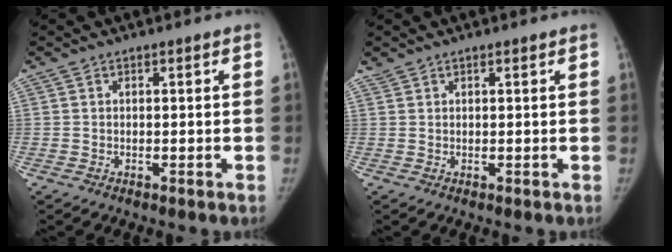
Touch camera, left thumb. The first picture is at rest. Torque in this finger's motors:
{"motor_torque": [-0.07, -0.10, -0.08, 0.61, -0.02]}